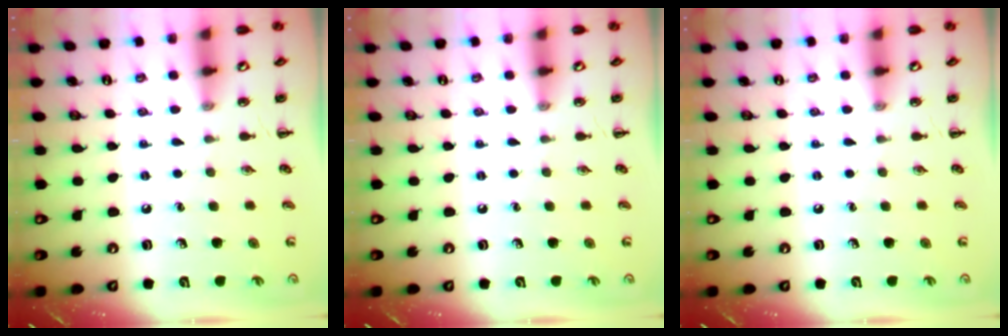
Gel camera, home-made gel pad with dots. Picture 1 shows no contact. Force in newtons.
{"total": 0.0}
{"total": 0.0}